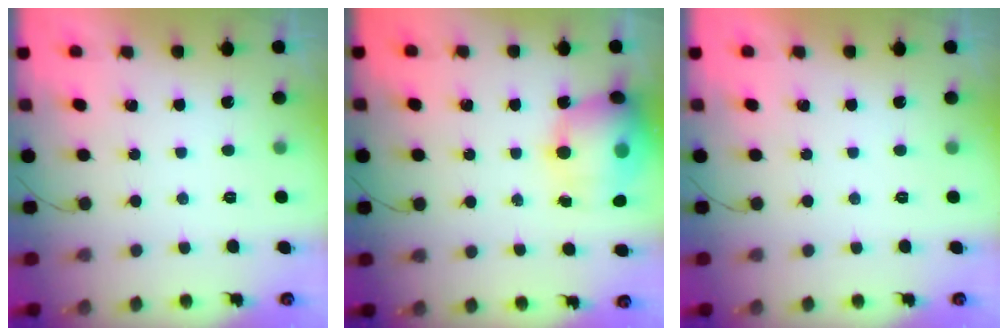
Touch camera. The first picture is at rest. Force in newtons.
{"total": 16.9, "press": 16.5, "slide": 3.7}
{"total": 0.0}